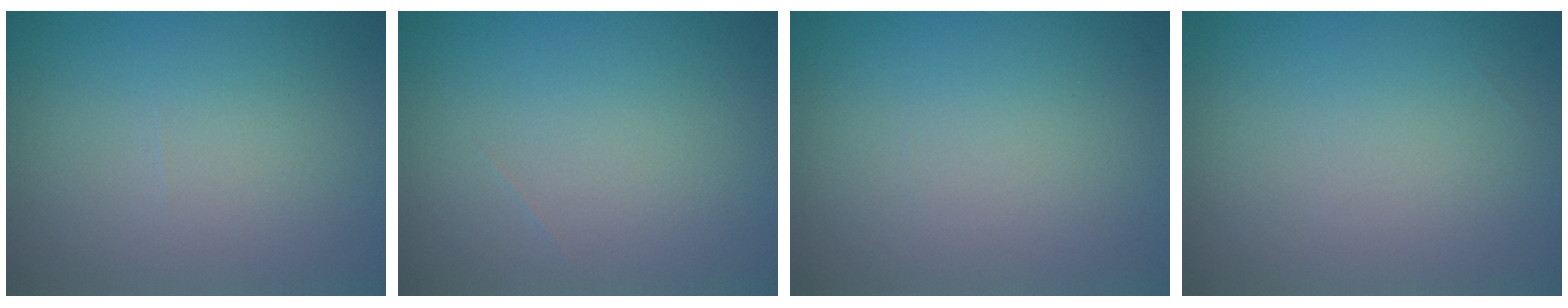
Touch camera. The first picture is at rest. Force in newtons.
{"total": 0.0}
{"total": 0.0}
{"total": 0.0}